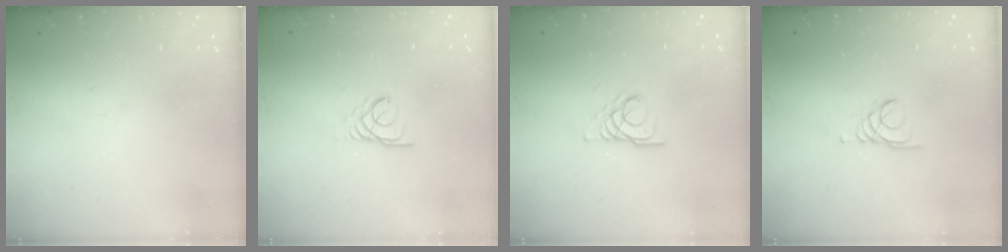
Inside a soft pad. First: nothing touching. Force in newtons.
{"total": 2.2, "press": 2.2, "slide": 0.2}
{"total": 4.1, "press": 4.1, "slide": 0.4}
{"total": 1.5, "press": 1.5, "slide": 0.1}